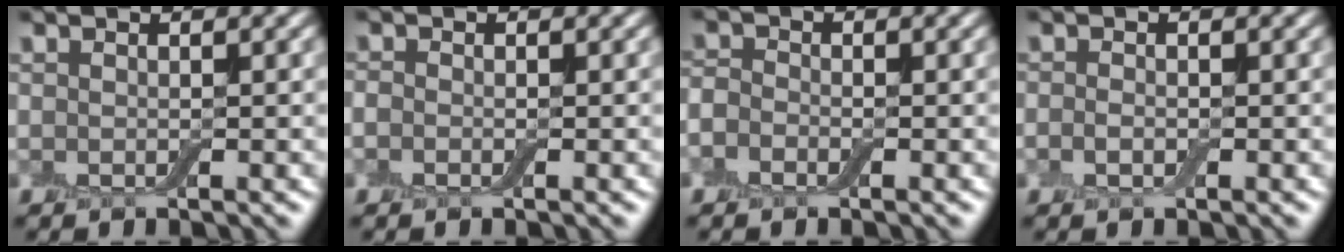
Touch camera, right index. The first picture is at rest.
{"total": 0.6, "force": [-0.3, 0.4, 0.3], "torque": [-0.008, 0.002, -0.009]}
{"total": 1.5, "force": [-0.8, 1.0, 0.7], "torque": [-0.012, 0.003, -0.028]}
{"total": 0.7, "force": [-0.1, 0.5, 0.5], "torque": [-0.014, 0.003, -0.005]}